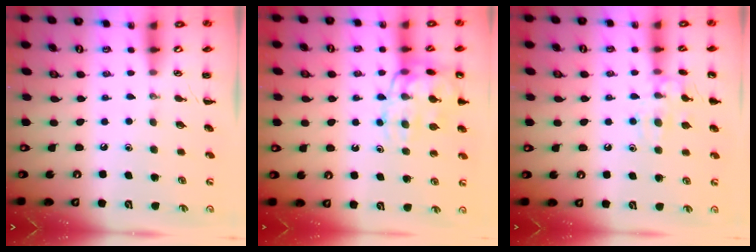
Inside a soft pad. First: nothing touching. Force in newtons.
{"total": 14.6, "press": 14.5, "slide": 1.8}
{"total": 11.3, "press": 11.2, "slide": 0.8}